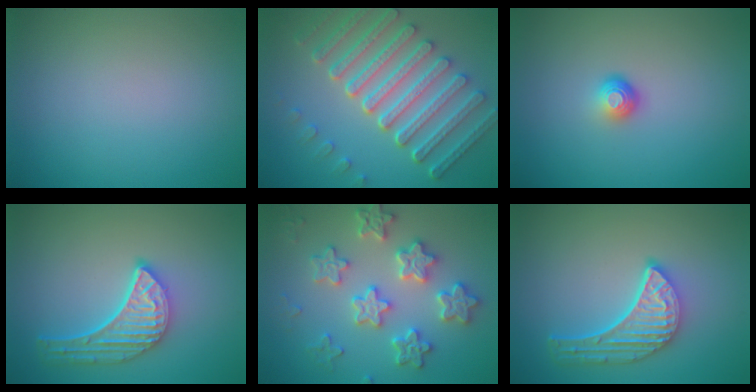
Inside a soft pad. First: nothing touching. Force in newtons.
{"total": 8.3, "press": 6.3, "slide": 5.4}
{"total": 1.6, "press": 1.0, "slide": 1.3}
{"total": 5.1, "press": 4.0, "slide": 3.2}
{"total": 4.6, "press": 4.5, "slide": 1.0}
{"total": 5.1, "press": 3.8, "slide": 3.3}